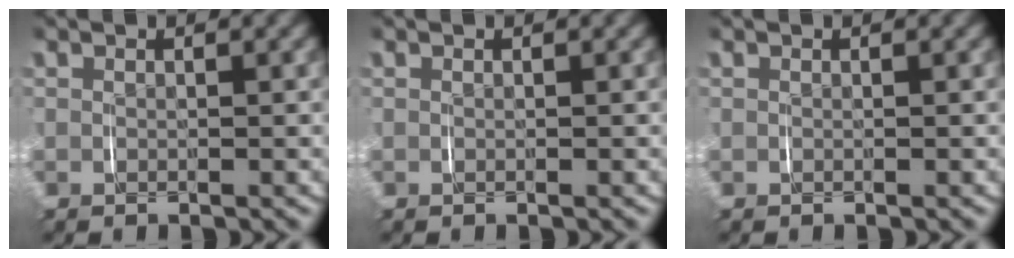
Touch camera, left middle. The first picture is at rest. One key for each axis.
{"total": 0.0}
{"total": 0.0}